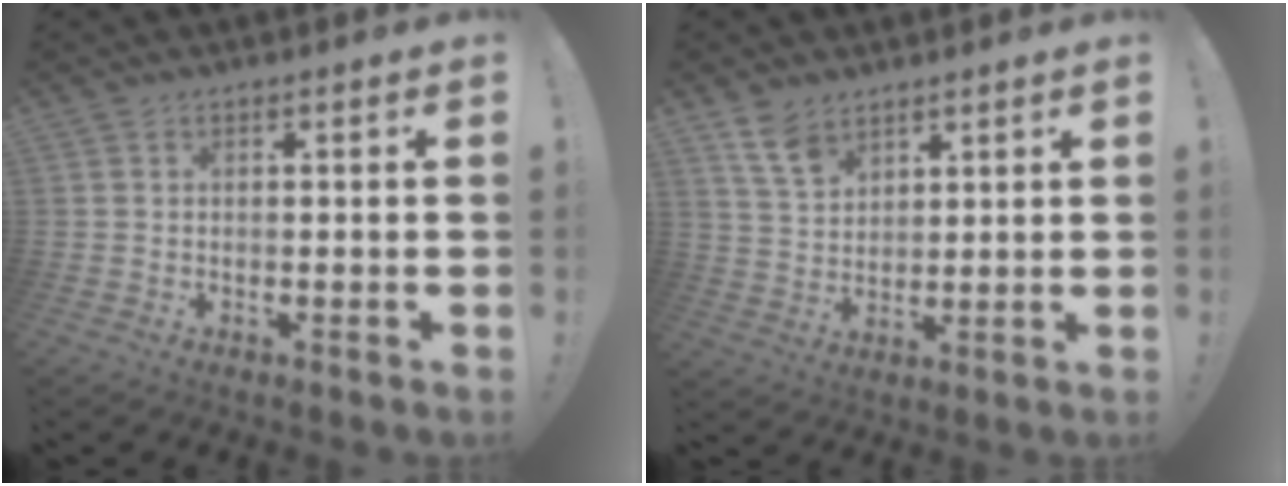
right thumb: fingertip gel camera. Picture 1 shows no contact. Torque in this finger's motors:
{"motor_torque": [1.05, 1.55, 0.39, -0.20, -0.01]}